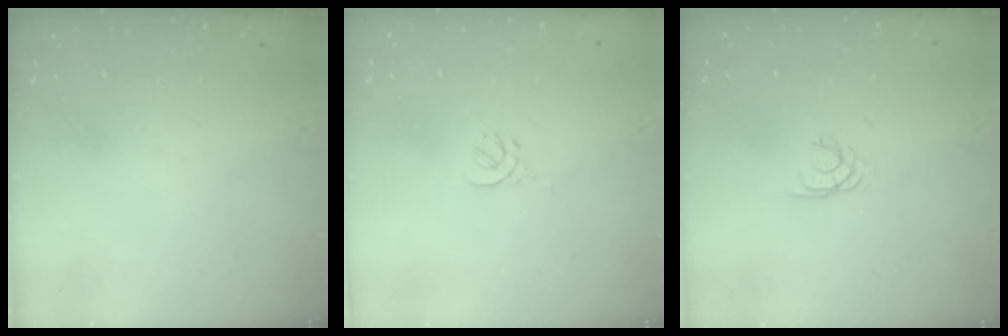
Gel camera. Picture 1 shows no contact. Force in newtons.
{"total": 0.0}
{"total": 1.7, "press": 1.7, "slide": 0.1}